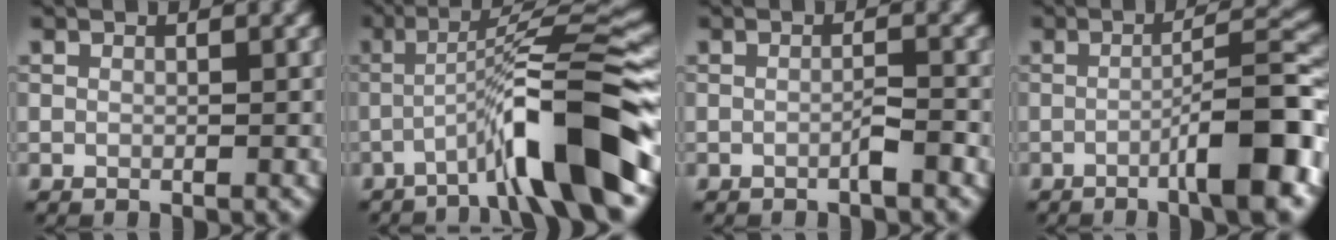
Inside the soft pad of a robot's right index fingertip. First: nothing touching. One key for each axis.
{"total": 9.8, "fx": -4.7, "fy": 1.0, "fz": 8.6, "tx": -0.124, "ty": 0.025, "tz": -0.083}
{"total": 1.3, "fx": -0.7, "fy": 0.0, "fz": 1.0, "tx": -0.016, "ty": 0.006, "tz": -0.016}
{"total": 7.8, "fx": -3.1, "fy": 1.0, "fz": 7.1, "tx": -0.094, "ty": 0.021, "tz": -0.056}